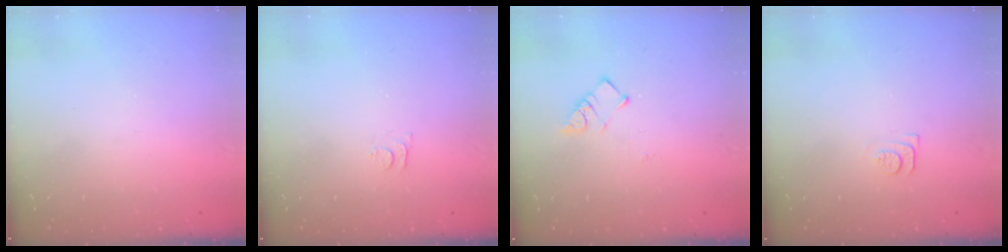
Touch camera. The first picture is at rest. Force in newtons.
{"total": 4.4, "press": 4.4, "slide": 0.4}
{"total": 3.7, "press": 3.7, "slide": 0.4}
{"total": 4.3, "press": 4.3, "slide": 0.7}